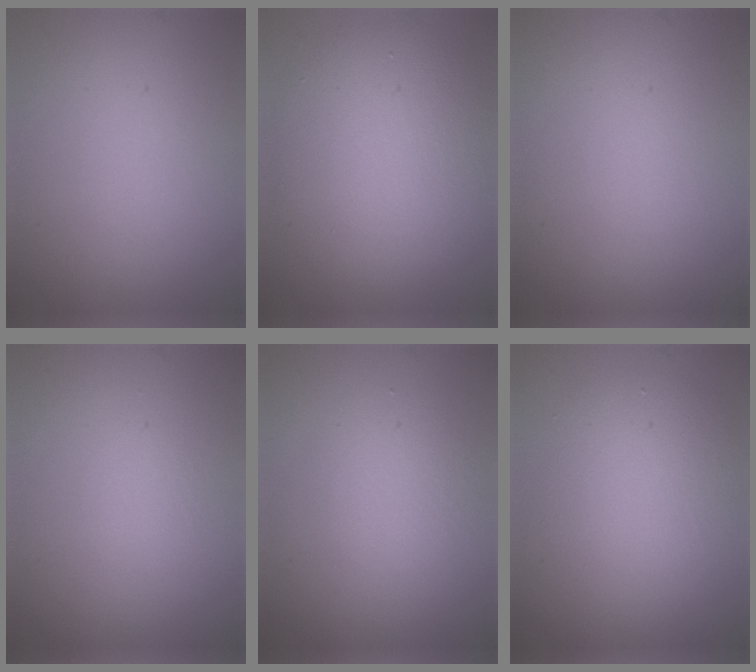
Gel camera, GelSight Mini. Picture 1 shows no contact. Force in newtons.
{"total": 8.9, "press": 8.9, "slide": 0.4}
{"total": 0.0}
{"total": 0.0}
{"total": 2.3, "press": 2.3, "slide": 0.0}
{"total": 5.1, "press": 5.1, "slide": 0.3}